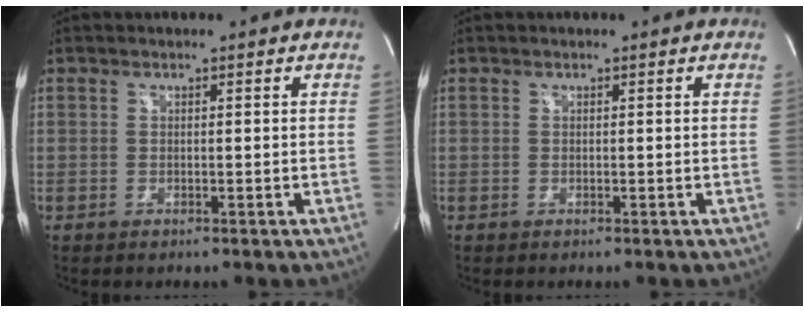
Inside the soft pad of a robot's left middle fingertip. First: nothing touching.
{"total": 0.0}